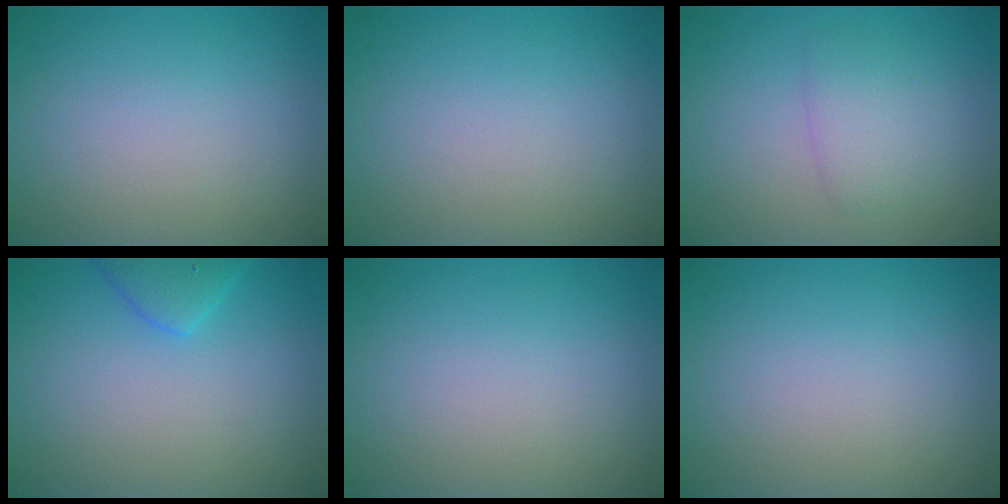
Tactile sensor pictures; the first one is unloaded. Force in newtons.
{"total": 0.0}
{"total": 2.4, "press": 2.4, "slide": 0.1}
{"total": 2.3, "press": 2.3, "slide": 0.2}
{"total": 0.0}
{"total": 0.0}